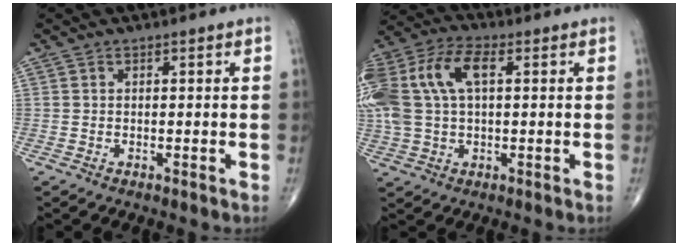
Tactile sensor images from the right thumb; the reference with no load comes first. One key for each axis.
{"total": 18.7, "fx": 4.1, "fy": 10.4, "fz": 15.0, "tx": -0.361, "ty": 0.037, "tz": 0.072}